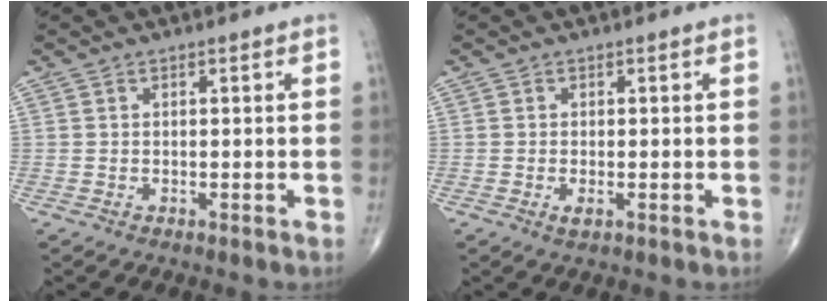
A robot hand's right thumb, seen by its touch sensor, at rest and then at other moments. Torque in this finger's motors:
{"motor_torque": [-0.32, -0.01, 0.17, 0.20, -0.01]}